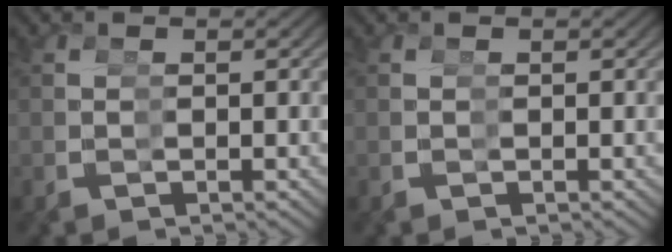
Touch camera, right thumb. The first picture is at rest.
{"total": 0.0}